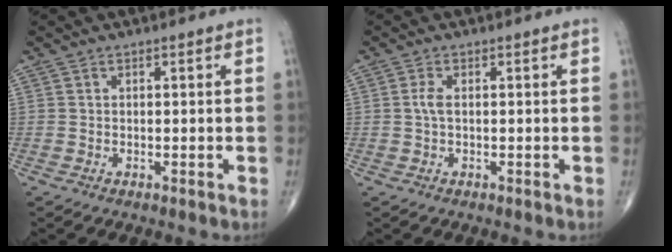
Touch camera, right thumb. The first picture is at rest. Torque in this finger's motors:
{"motor_torque": [0.24, 0.76, 0.29, 0.11, 0.01]}